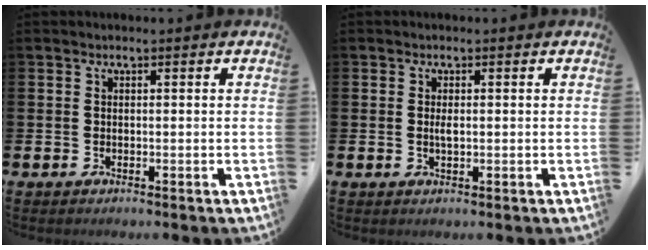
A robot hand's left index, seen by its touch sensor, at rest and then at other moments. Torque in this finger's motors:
{"motor_torque": [0.36, 0.09, 0.02, 0.05]}